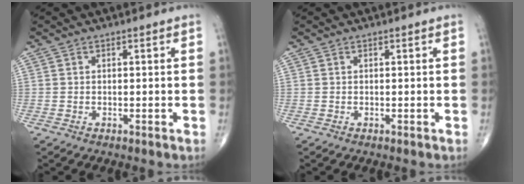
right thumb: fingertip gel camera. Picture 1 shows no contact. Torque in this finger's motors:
{"motor_torque": [0.00, 0.00, 0.01, 0.01, 0.00]}